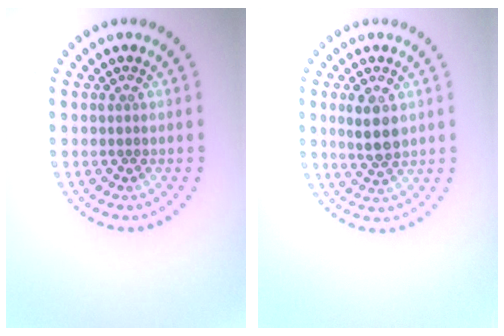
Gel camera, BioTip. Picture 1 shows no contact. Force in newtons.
{"total": 3.1, "press": 3.0, "slide": 0.8}